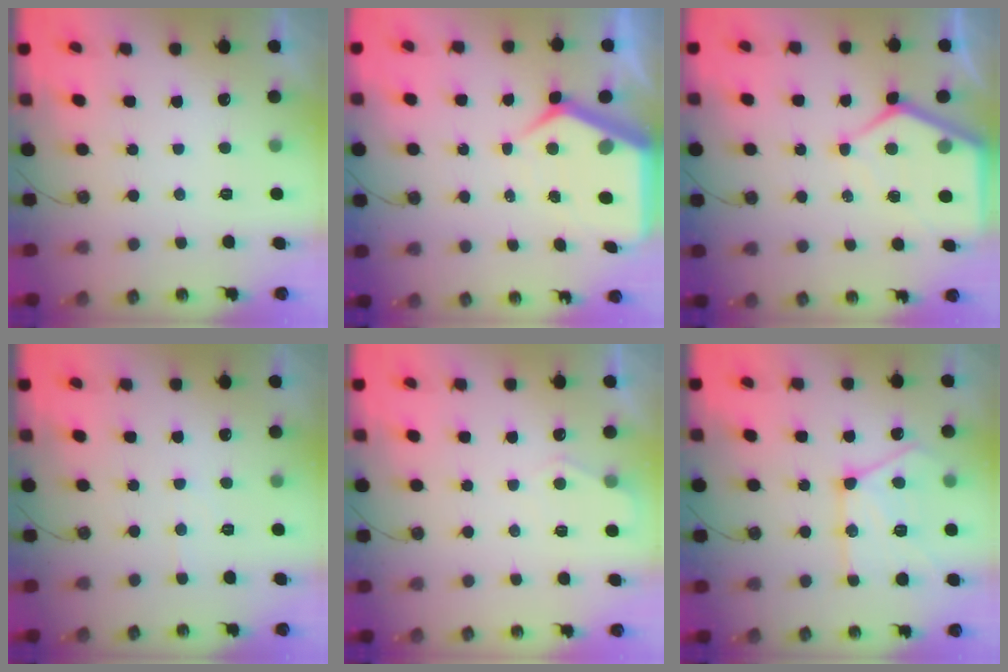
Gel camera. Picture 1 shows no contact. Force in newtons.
{"total": 9.1, "press": 9.0, "slide": 0.8}
{"total": 9.2, "press": 9.2, "slide": 0.9}
{"total": 3.9, "press": 3.9, "slide": 0.6}
{"total": 4.5, "press": 4.5, "slide": 0.5}
{"total": 15.8, "press": 15.7, "slide": 1.5}